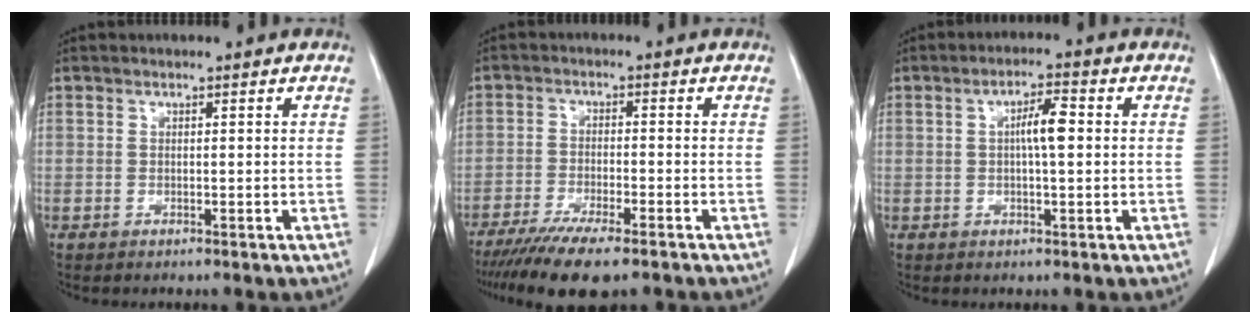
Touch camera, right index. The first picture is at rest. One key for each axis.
{"total": 10.0, "fx": -7.7, "fy": 1.6, "fz": 6.3, "tx": -0.099, "ty": -0.020, "tz": -0.122}
{"total": 4.4, "fx": 0.4, "fy": 0.8, "fz": 4.3, "tx": -0.076, "ty": 0.008, "tz": 0.005}